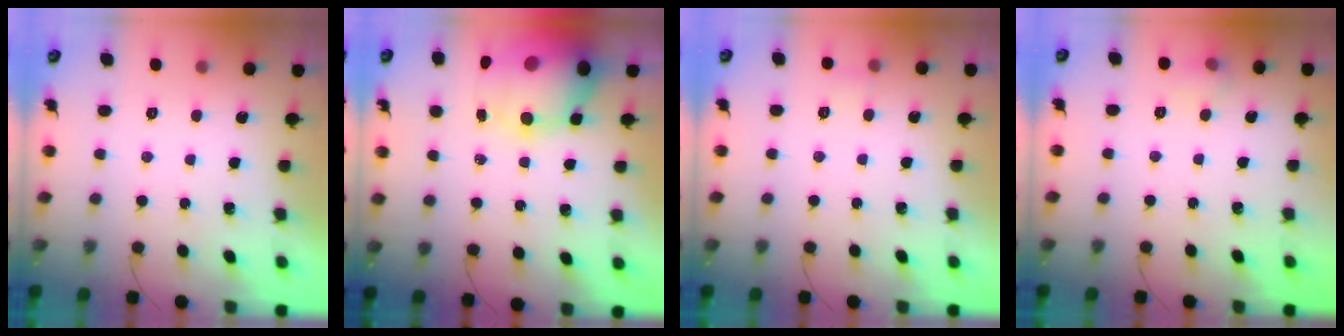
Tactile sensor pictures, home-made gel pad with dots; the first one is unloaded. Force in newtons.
{"total": 14.2, "press": 13.8, "slide": 3.3}
{"total": 3.1, "press": 3.0, "slide": 0.8}
{"total": 5.1, "press": 4.8, "slide": 1.8}